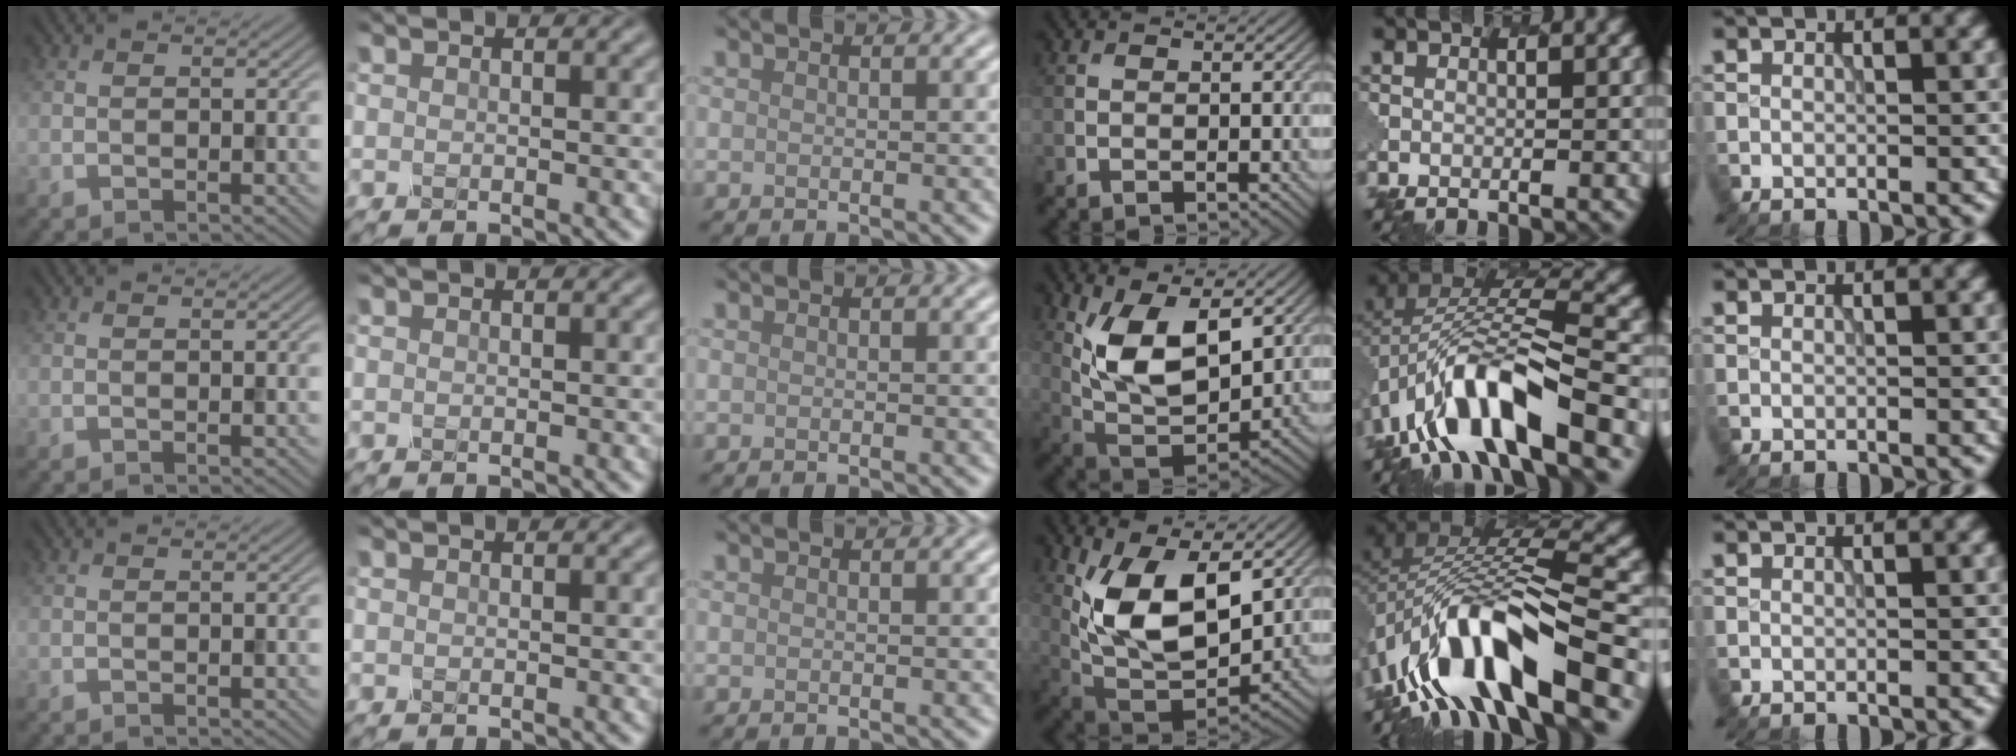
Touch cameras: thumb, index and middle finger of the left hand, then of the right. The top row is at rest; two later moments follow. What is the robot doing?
{"motion": "insert", "object": "pen bag"}